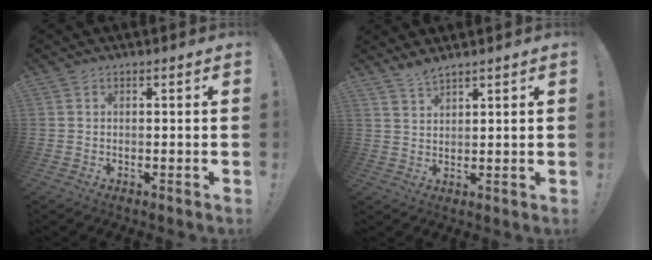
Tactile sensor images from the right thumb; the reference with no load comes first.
{"total": 3.5, "force": [3.2, 0.4, 1.2], "torque": [-0.022, -0.021, 0.058]}